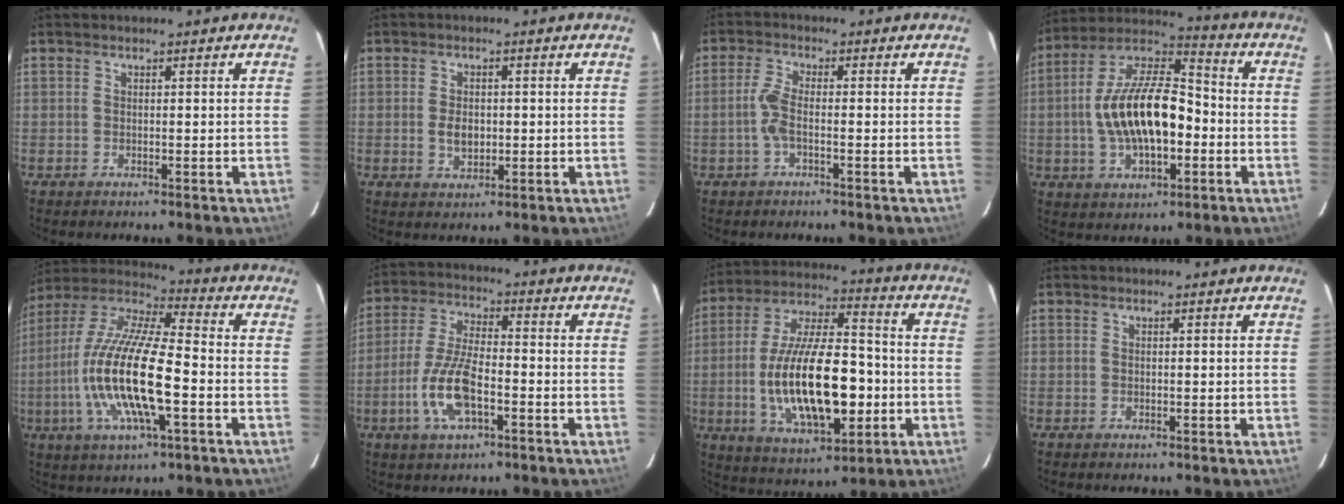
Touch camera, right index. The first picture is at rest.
{"total": 3.8, "force": [-0.4, 2.5, 2.8], "torque": [-0.051, -0.001, -0.005]}
{"total": 4.6, "force": [-1.4, 1.1, 4.2], "torque": [-0.100, 0.006, -0.031]}
{"total": 17.9, "force": [-2.6, 8.4, 15.6], "torque": [-0.298, 0.014, -0.046]}
{"total": 19.8, "force": [-4.4, 5.0, 18.7], "torque": [-0.372, -0.011, -0.091]}
{"total": 11.3, "force": [-4.2, 4.1, 9.7], "torque": [-0.208, -0.001, -0.079]}
{"total": 22.1, "force": [-4.1, 9.1, 19.7], "torque": [-0.380, 0.000, -0.058]}
{"total": 0.0}